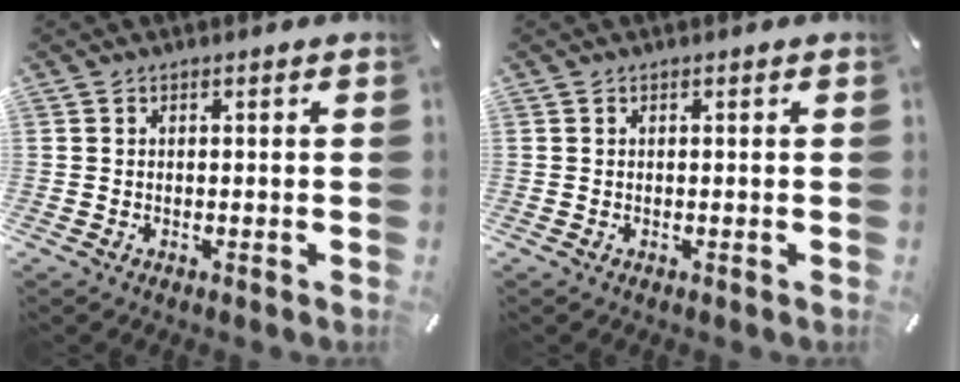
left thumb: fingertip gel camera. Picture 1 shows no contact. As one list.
[{"total": 0.0}]